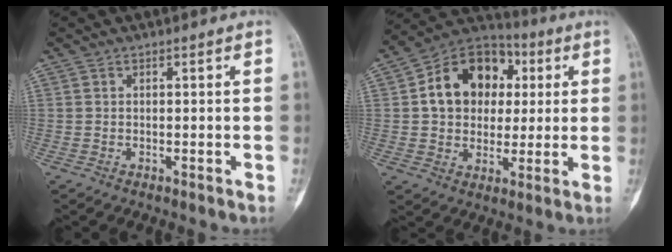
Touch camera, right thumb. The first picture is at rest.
{"total": 16.0, "force": [2.9, 12.4, 9.6], "torque": [-0.114, 0.013, 0.040]}